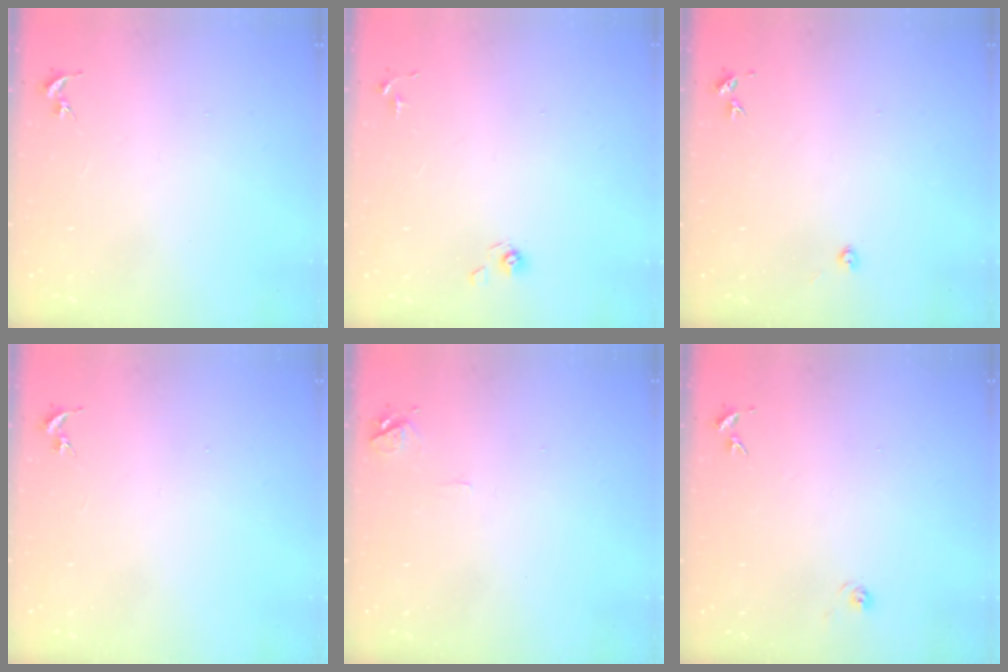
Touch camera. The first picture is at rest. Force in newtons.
{"total": 5.4, "press": 5.2, "slide": 1.4}
{"total": 2.2, "press": 2.2, "slide": 0.3}
{"total": 0.0}
{"total": 6.3, "press": 6.3, "slide": 0.7}
{"total": 5.8, "press": 5.8, "slide": 0.5}